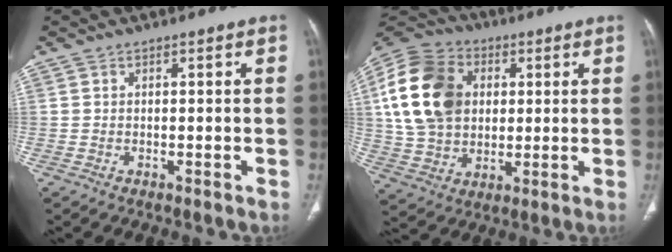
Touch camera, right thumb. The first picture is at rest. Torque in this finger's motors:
{"motor_torque": [-0.88, 1.70, 1.63, 0.11, 0.20]}